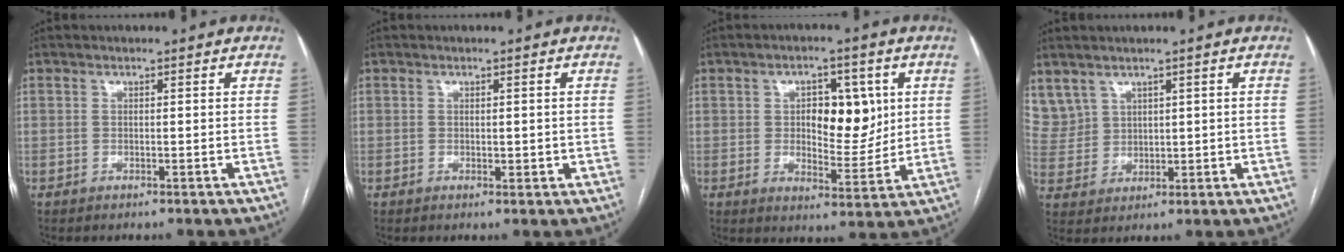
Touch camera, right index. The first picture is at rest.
{"total": 1.4, "force": [0.1, 1.1, 1.0], "torque": [-0.013, 0.002, 0.006]}
{"total": 8.7, "force": [2.0, 4.4, 7.3], "torque": [-0.097, 0.008, 0.035]}
{"total": 7.6, "force": [5.0, 5.6, 1.3], "torque": [-0.046, 0.019, 0.123]}